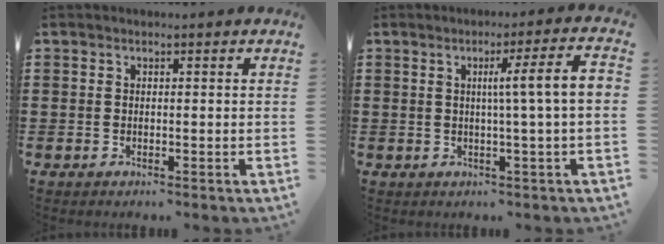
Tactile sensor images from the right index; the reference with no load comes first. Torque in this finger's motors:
{"motor_torque": [1.23, -0.11, 0.24, 0.14]}